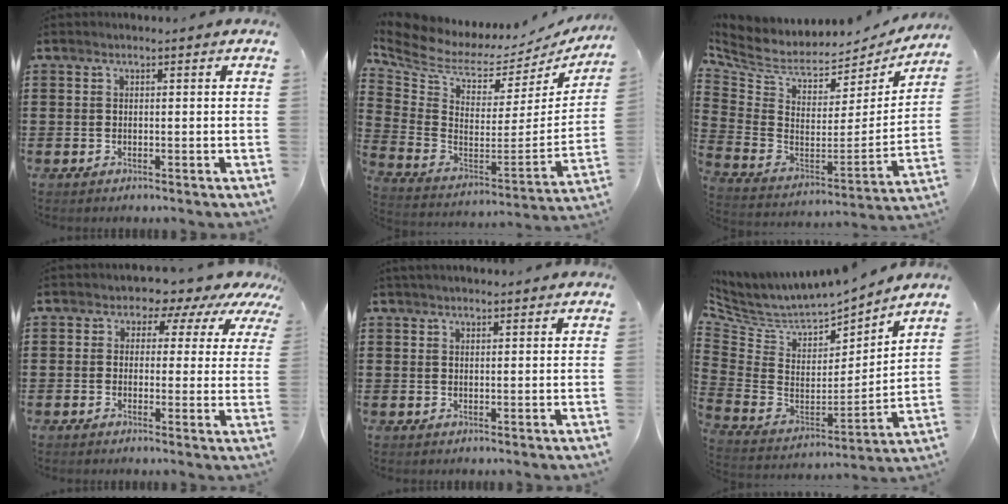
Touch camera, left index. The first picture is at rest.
{"total": 5.8, "force": [5.0, 2.2, 2.1], "torque": [-0.077, -0.057, 0.082]}
{"total": 5.2, "force": [3.9, 2.7, 2.2], "torque": [-0.071, -0.044, 0.066]}
{"total": 4.5, "force": [3.2, 2.9, 1.3], "torque": [-0.034, -0.019, 0.049]}
{"total": 1.8, "force": [1.7, 0.2, 0.5], "torque": [-0.013, 0.002, 0.034]}
{"total": 4.5, "force": [4.2, 1.4, 0.9], "torque": [-0.050, -0.050, 0.068]}